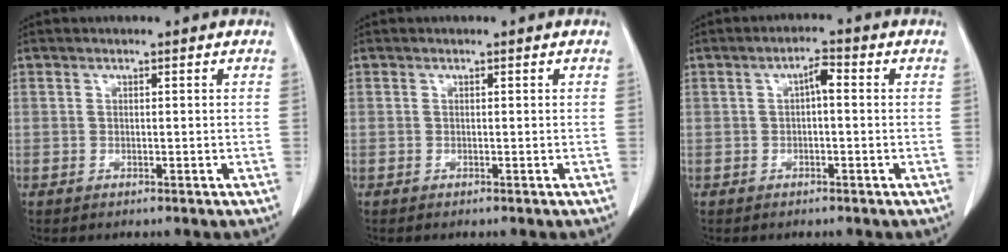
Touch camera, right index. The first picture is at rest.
{"total": 0.0}
{"total": 2.6, "force": [0.2, 0.7, 2.4], "torque": [-0.040, 0.009, 0.002]}